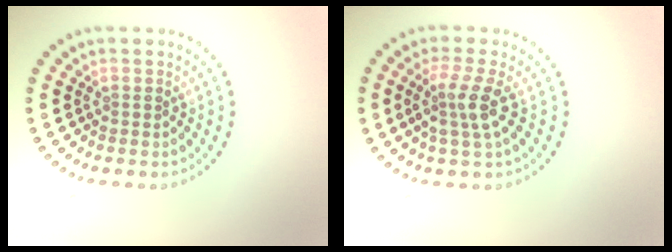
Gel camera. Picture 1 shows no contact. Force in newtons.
{"total": 2.9, "press": 2.3, "slide": 1.8}